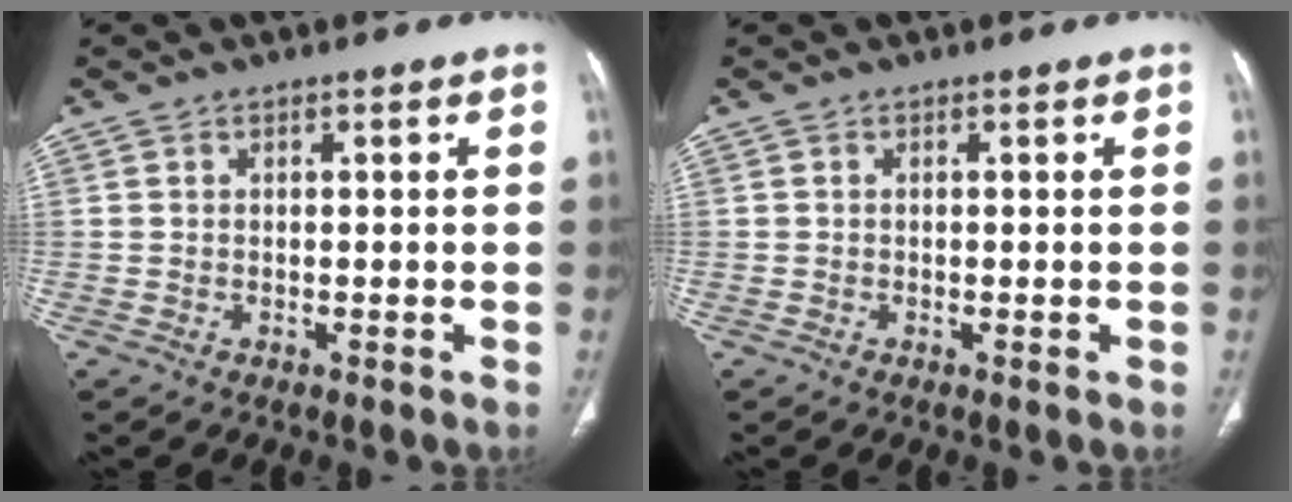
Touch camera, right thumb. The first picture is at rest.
{"total": 0.0}